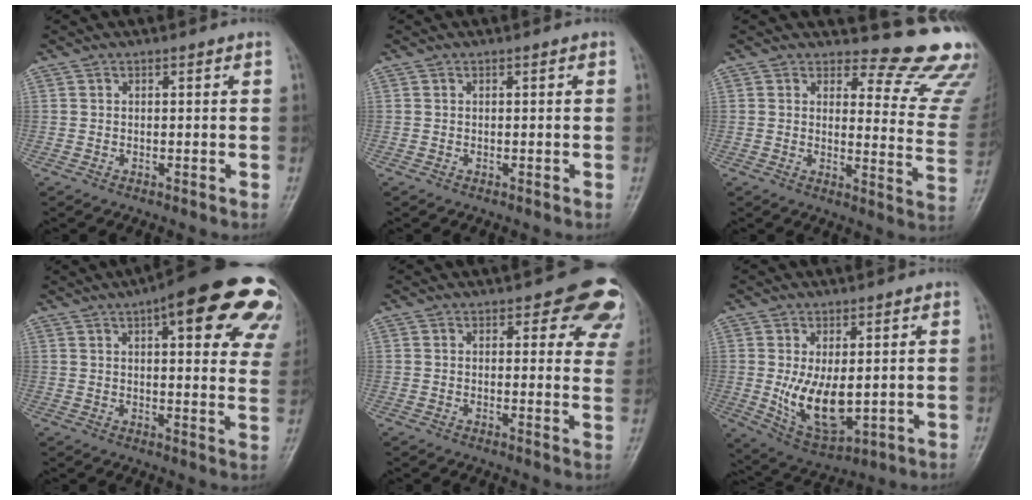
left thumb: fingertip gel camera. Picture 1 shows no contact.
{"total": 0.0}
{"total": 15.2, "force": [14.5, 3.7, 2.6], "torque": [0.016, -0.167, 0.139]}
{"total": 24.2, "force": [12.6, 7.7, 19.2], "torque": [-0.204, -0.008, 0.142]}
{"total": 9.9, "force": [7.2, 4.6, 5.0], "torque": [-0.002, -0.032, 0.060]}
{"total": 10.7, "force": [-0.1, 5.8, 9.0], "torque": [-0.141, -0.026, 0.016]}